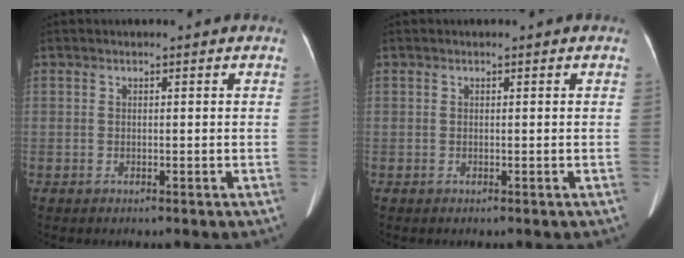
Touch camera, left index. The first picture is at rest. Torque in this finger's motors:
{"motor_torque": [0.18, 0.06, 0.02, 0.00]}